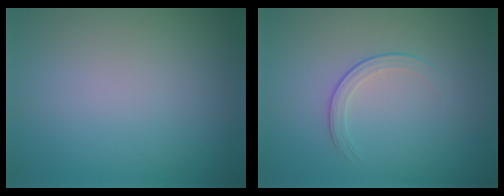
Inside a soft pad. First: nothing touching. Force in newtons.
{"total": 1.7, "press": 0.9, "slide": 1.4}